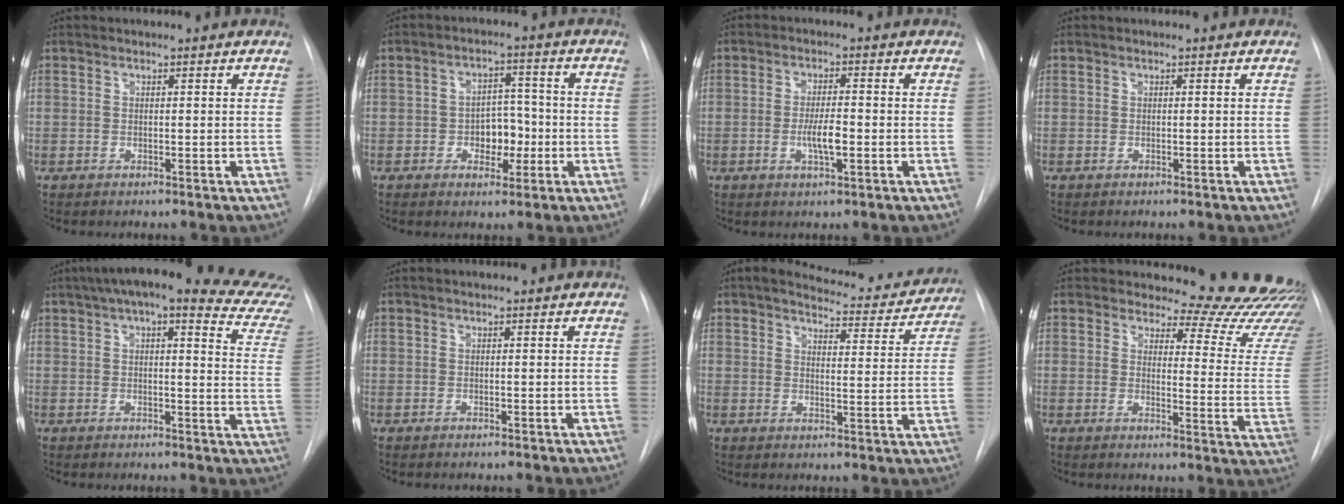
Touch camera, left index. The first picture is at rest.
{"total": 5.6, "force": [-1.5, 3.7, 4.0], "torque": [-0.055, 0.014, -0.020]}
{"total": 4.2, "force": [-1.1, 0.8, 4.0], "torque": [-0.076, -0.003, -0.017]}
{"total": 0.0}
{"total": 22.2, "force": [19.2, 2.4, 10.8], "torque": [-0.145, -0.028, 0.212]}
{"total": 0.0}
{"total": 11.4, "force": [10.8, 2.5, 2.9], "torque": [-0.027, -0.020, 0.122]}
{"total": 18.0, "force": [17.4, 2.7, 3.6], "torque": [-0.018, -0.139, 0.169]}